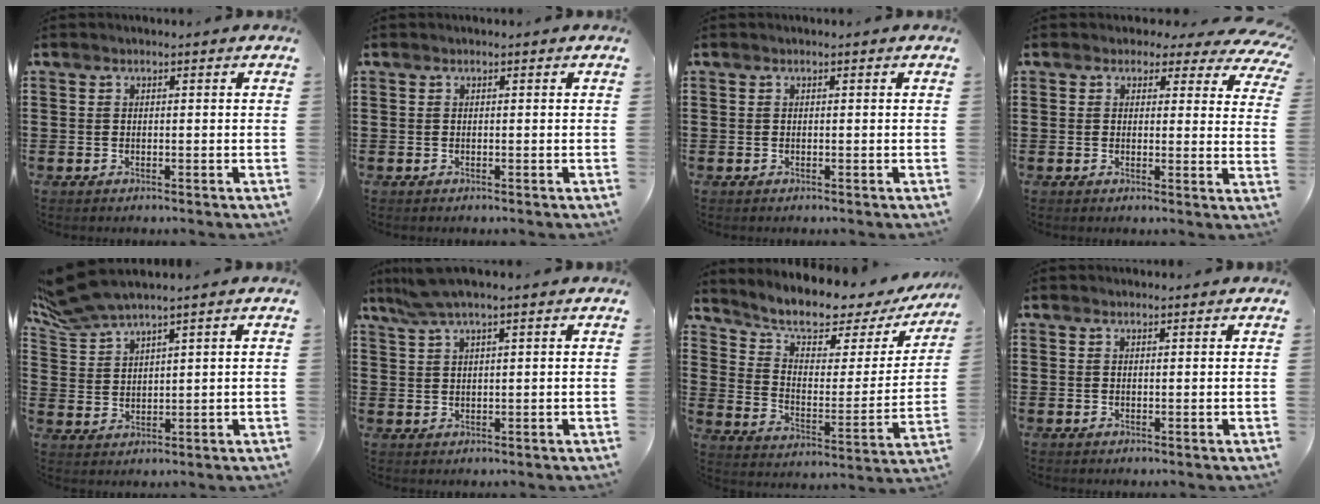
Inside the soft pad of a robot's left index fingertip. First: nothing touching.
{"total": 0.0}
{"total": 0.0}
{"total": 2.8, "force": [2.0, 1.6, 1.1], "torque": [-0.019, -0.009, 0.031]}
{"total": 6.1, "force": [5.1, 1.0, 3.1], "torque": [-0.086, -0.011, 0.092]}
{"total": 4.4, "force": [3.1, 0.3, 3.1], "torque": [-0.066, 0.002, 0.057]}
{"total": 6.2, "force": [5.1, 1.9, 2.9], "torque": [-0.077, -0.038, 0.083]}
{"total": 0.6, "force": [0.6, 0.3, 0.1], "torque": [-0.004, 0.001, 0.012]}